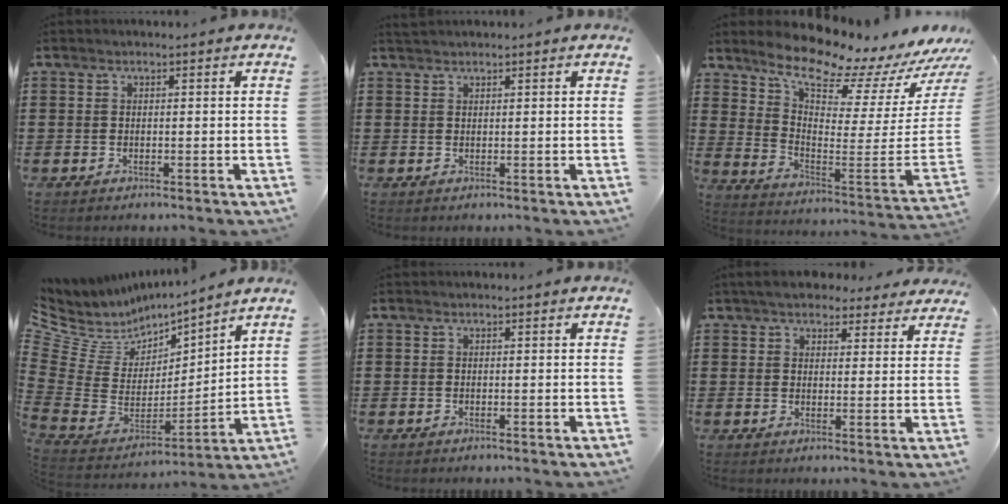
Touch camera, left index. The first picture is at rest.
{"total": 0.8, "force": [0.8, 0.1, 0.2], "torque": [-0.006, 0.000, 0.016]}
{"total": 8.9, "force": [8.3, 0.7, 3.1], "torque": [-0.075, -0.096, 0.134]}
{"total": 5.9, "force": [3.9, 4.3, 1.1], "torque": [-0.063, -0.042, 0.071]}
{"total": 0.0}
{"total": 4.8, "force": [4.3, 1.7, 1.5], "torque": [-0.044, -0.003, 0.081]}